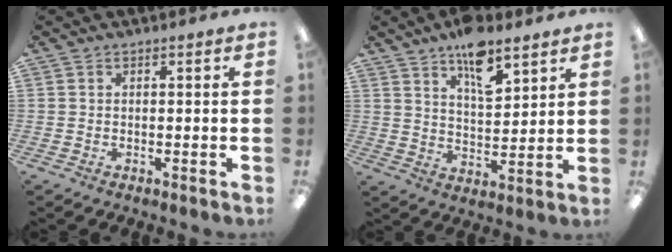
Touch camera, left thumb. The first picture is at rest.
{"total": 10.9, "force": [7.6, 4.3, 6.4], "torque": [-0.089, -0.044, 0.129]}